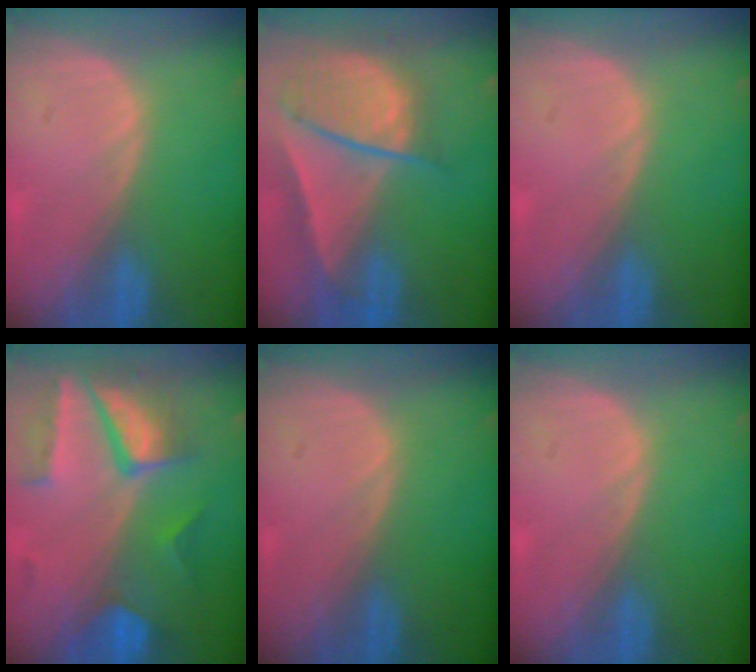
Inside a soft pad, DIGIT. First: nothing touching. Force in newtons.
{"total": 9.5, "press": 8.1, "slide": 5.0}
{"total": 0.0}
{"total": 9.9, "press": 8.5, "slide": 5.1}
{"total": 0.0}
{"total": 0.0}